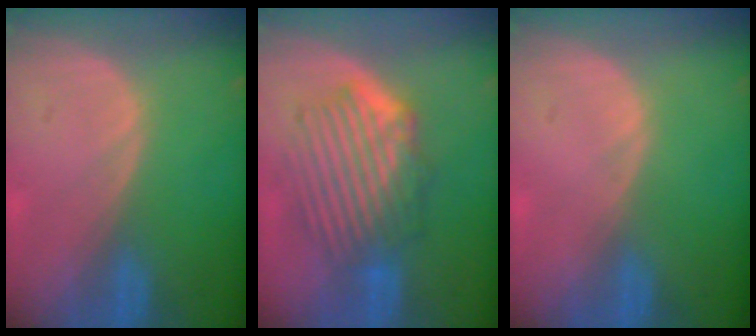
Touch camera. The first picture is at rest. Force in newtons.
{"total": 9.4, "press": 8.4, "slide": 4.3}
{"total": 0.0}